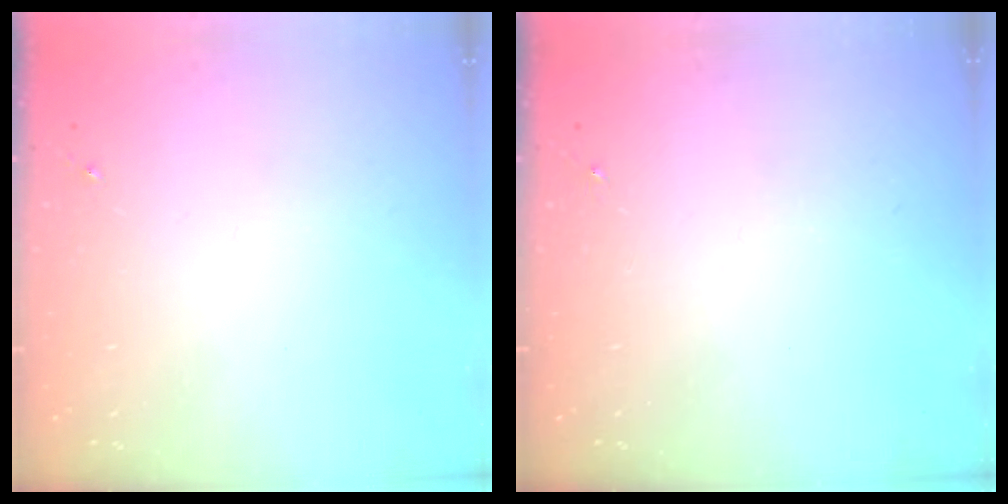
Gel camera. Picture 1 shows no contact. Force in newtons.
{"total": 0.0}